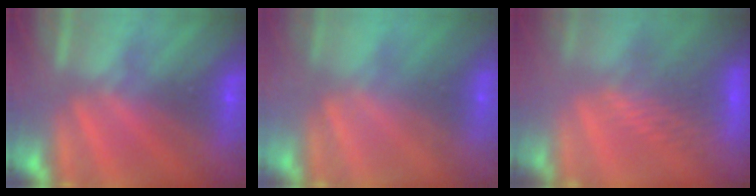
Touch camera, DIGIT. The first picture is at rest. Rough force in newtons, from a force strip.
{"total": 2.2}
{"total": 7.1}